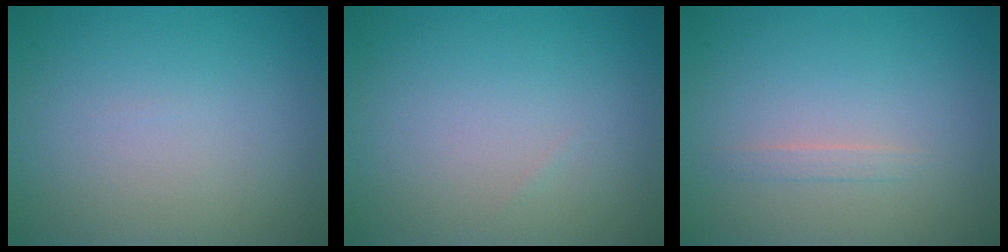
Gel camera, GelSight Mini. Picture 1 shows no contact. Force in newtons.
{"total": 0.0}
{"total": 0.8, "press": 0.8, "slide": 0.0}